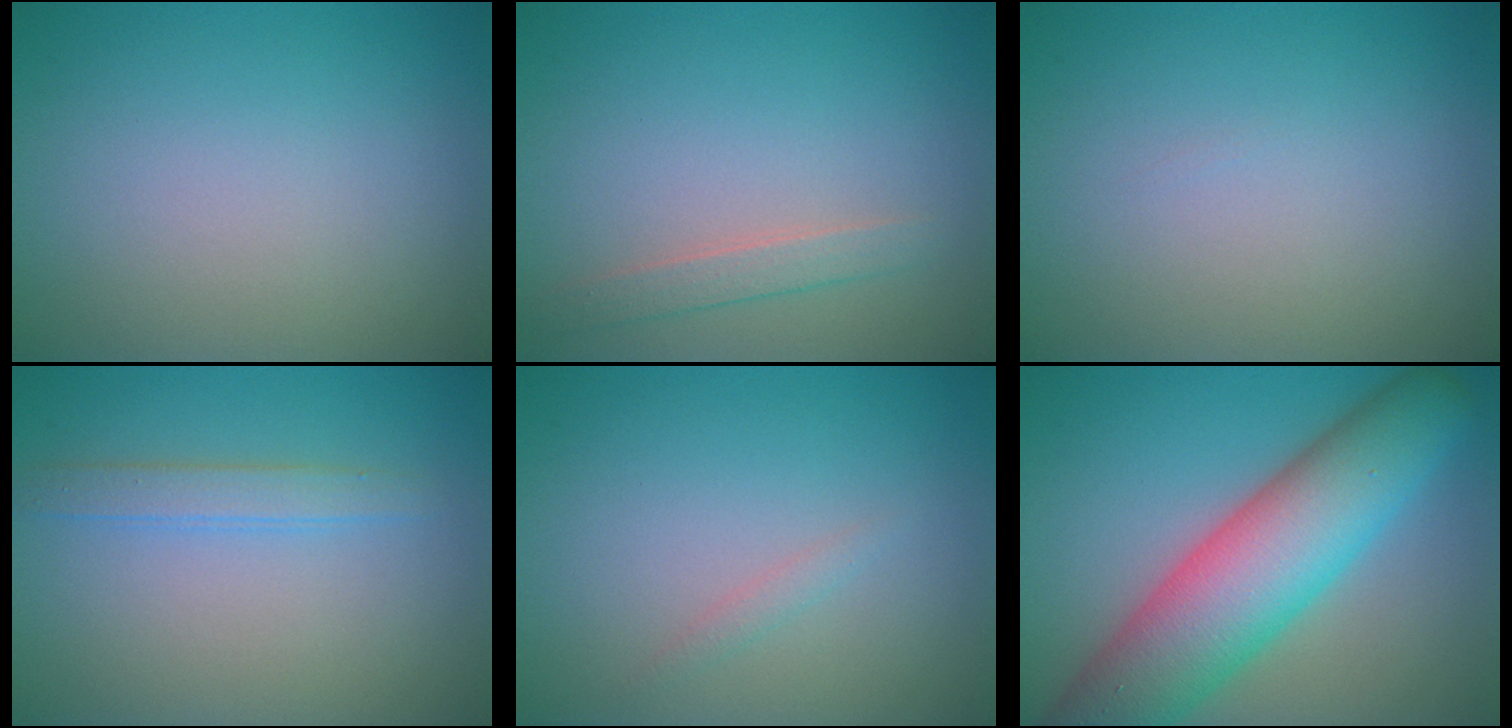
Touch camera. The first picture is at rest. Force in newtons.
{"total": 1.6, "press": 1.6, "slide": 0.2}
{"total": 0.0}
{"total": 1.8, "press": 1.8, "slide": 0.1}
{"total": 0.7, "press": 0.7, "slide": 0.1}
{"total": 11.0, "press": 11.0, "slide": 0.5}